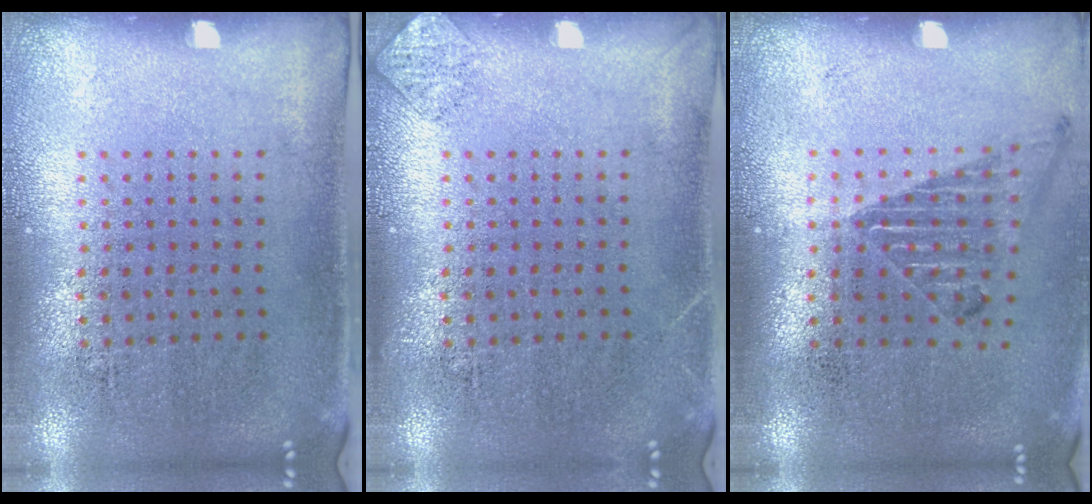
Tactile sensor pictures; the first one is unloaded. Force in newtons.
{"total": 0.8, "press": 0.8, "slide": 0.1}
{"total": 1.1, "press": 1.1, "slide": 0.2}